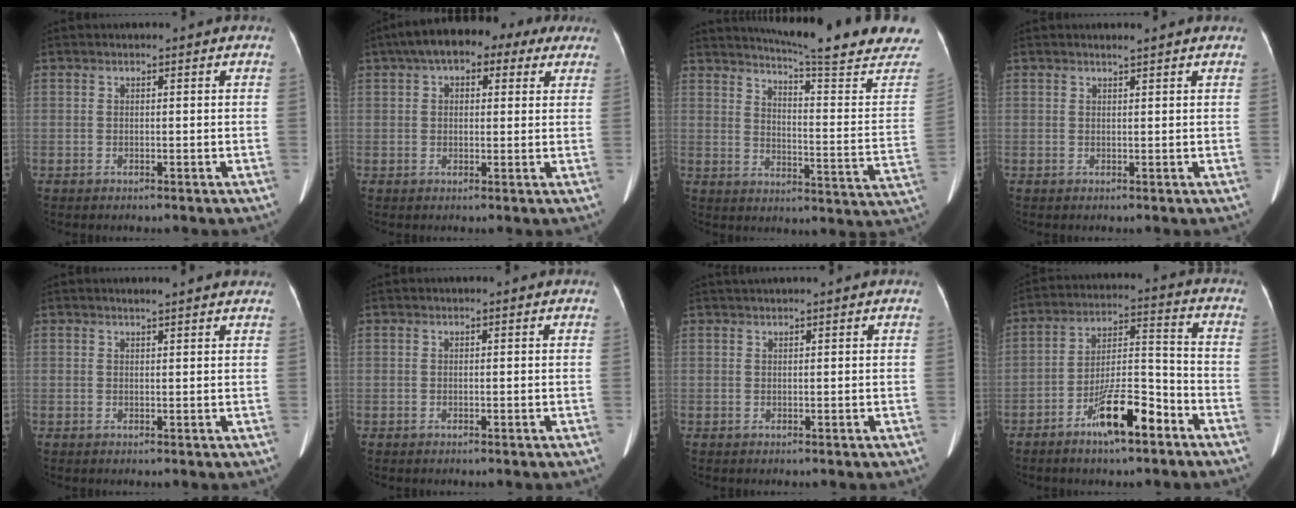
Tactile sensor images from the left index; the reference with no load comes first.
{"total": 11.3, "force": [7.0, 5.2, 7.2], "torque": [-0.102, 0.052, 0.100]}
{"total": 22.2, "force": [19.8, 0.2, 10.0], "torque": [-0.138, -0.084, 0.238]}
{"total": 1.5, "force": [1.3, -0.2, 0.7], "torque": [-0.012, 0.008, 0.023]}
{"total": 4.7, "force": [4.3, 0.3, 2.0], "torque": [-0.027, 0.013, 0.045]}
{"total": 0.0}
{"total": 2.7, "force": [2.3, -0.4, 1.2], "torque": [-0.011, 0.030, 0.043]}
{"total": 10.5, "force": [-6.5, 2.3, 8.0], "torque": [-0.143, 0.007, -0.110]}